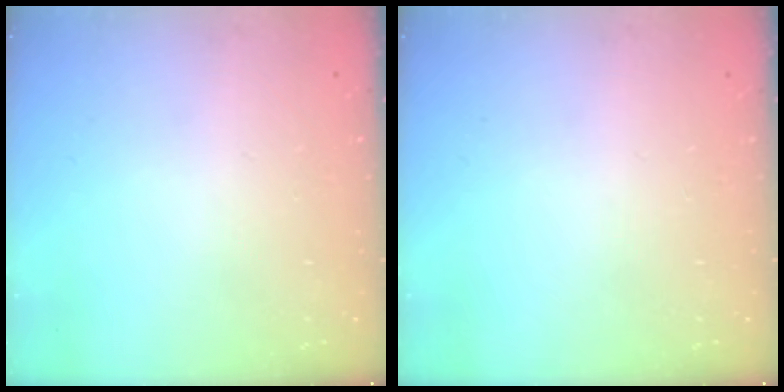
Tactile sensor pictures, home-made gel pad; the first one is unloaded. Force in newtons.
{"total": 0.0}